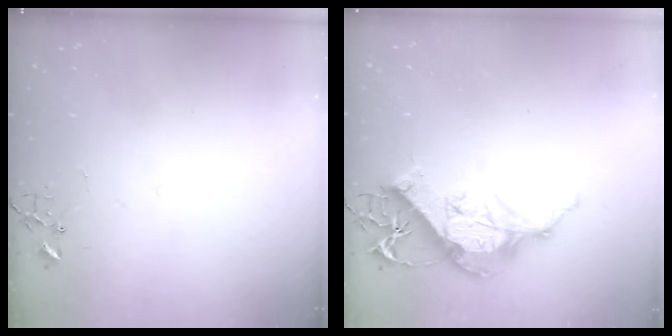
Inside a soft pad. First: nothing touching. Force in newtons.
{"total": 15.3, "press": 15.1, "slide": 2.1}